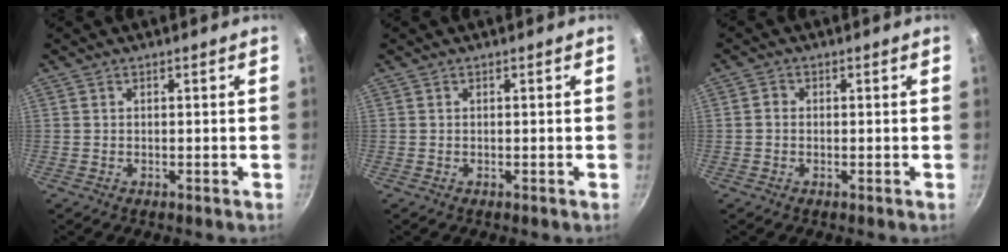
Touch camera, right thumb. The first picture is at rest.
{"total": 0.0}
{"total": 1.4, "force": [-0.2, 1.3, 0.6], "torque": [-0.009, 0.008, -0.005]}